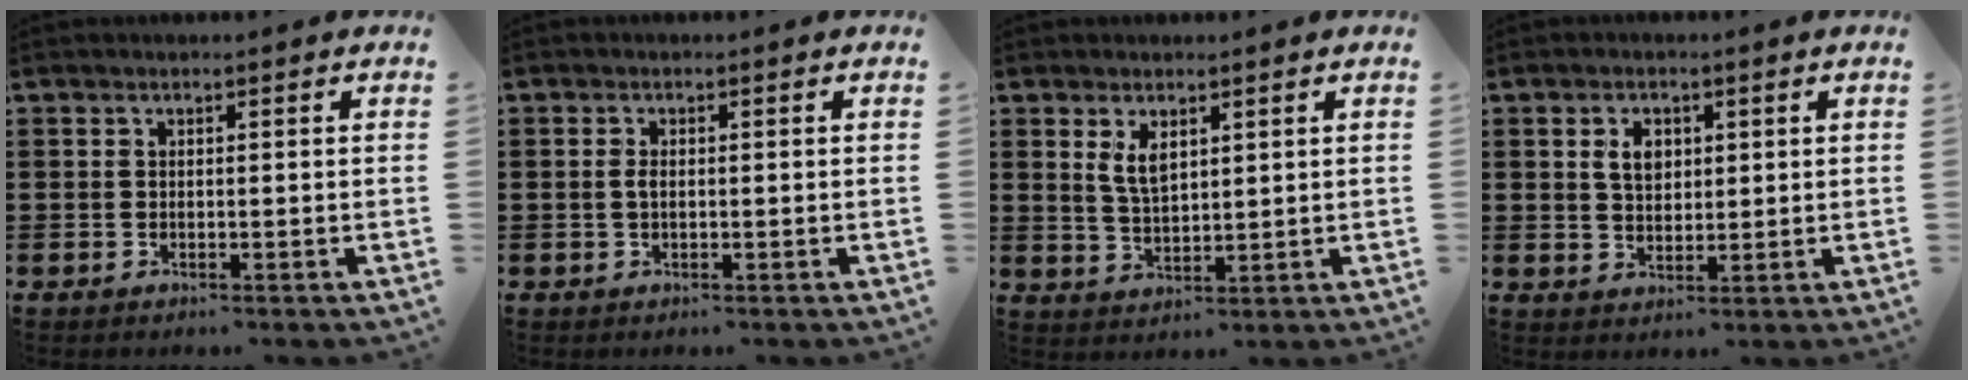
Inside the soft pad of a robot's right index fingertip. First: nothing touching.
{"total": 1.4, "force": [0.0, 0.7, 1.3], "torque": [-0.026, 0.004, -0.002]}
{"total": 3.7, "force": [1.8, 1.6, 2.8], "torque": [-0.060, 0.004, 0.032]}
{"total": 3.7, "force": [1.1, 2.5, 2.5], "torque": [-0.057, 0.012, 0.019]}